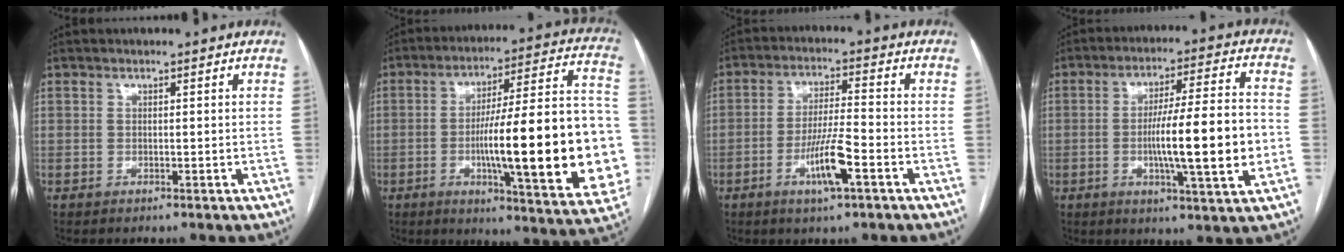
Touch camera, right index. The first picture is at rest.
{"total": 27.1, "force": [-4.3, 3.7, 26.5], "torque": [-0.309, 0.016, -0.059]}
{"total": 7.9, "force": [-3.5, 0.7, 7.1], "torque": [-0.138, -0.006, -0.061]}
{"total": 15.0, "force": [-2.4, 0.7, 14.8], "torque": [-0.239, 0.001, -0.039]}